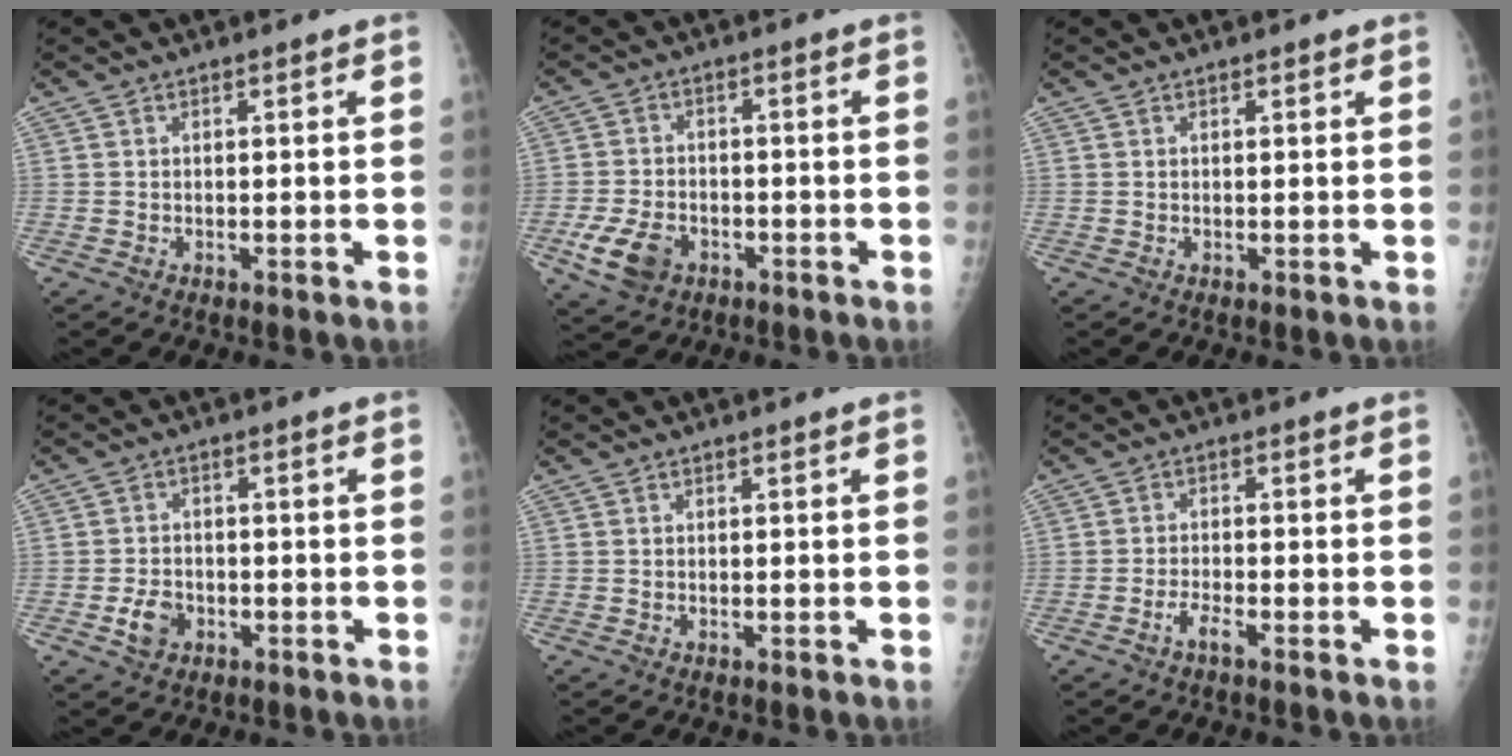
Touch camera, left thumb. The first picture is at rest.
{"total": 7.5, "force": [-3.2, 5.2, 4.4], "torque": [-0.084, 0.010, -0.053]}
{"total": 0.6, "force": [0.4, 0.2, 0.4], "torque": [-0.006, -0.001, 0.005]}
{"total": 4.3, "force": [-1.7, 3.2, 2.3], "torque": [-0.034, 0.010, -0.028]}
{"total": 0.0}
{"total": 2.4, "force": [-1.7, 0.4, 1.7], "torque": [-0.040, 0.010, -0.035]}